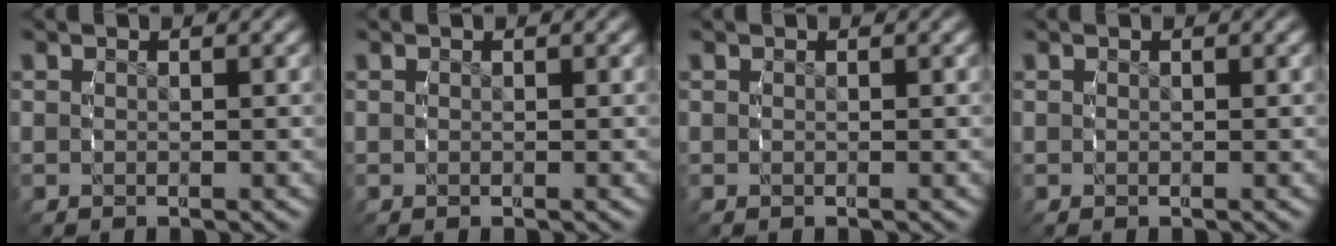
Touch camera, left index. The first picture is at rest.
{"total": 0.0}
{"total": 0.0}
{"total": 0.0}